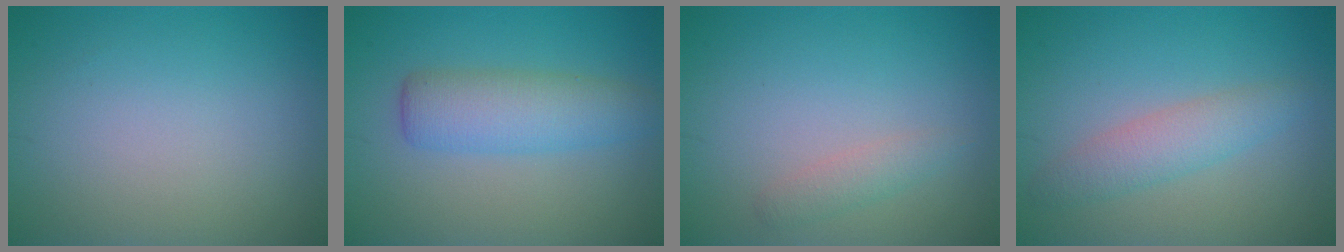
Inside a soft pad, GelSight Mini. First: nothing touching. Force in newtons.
{"total": 4.4, "press": 4.4, "slide": 0.2}
{"total": 1.5, "press": 1.5, "slide": 0.0}
{"total": 2.9, "press": 2.9, "slide": 0.1}